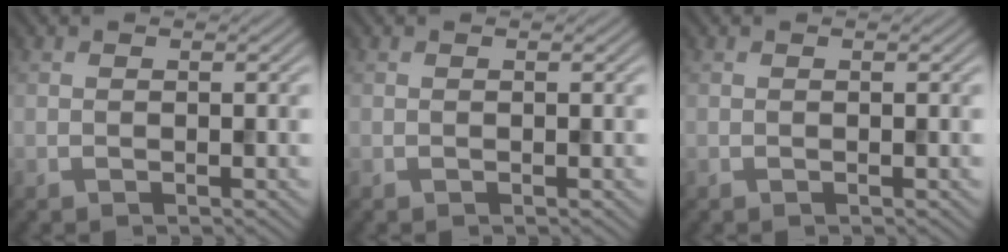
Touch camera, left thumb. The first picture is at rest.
{"total": 0.0}
{"total": 0.0}